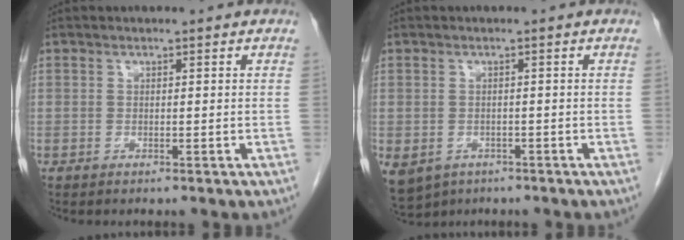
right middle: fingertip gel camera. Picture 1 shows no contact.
{"total": 12.9, "force": [-6.8, 9.7, 5.1], "torque": [-0.156, -0.021, -0.084]}